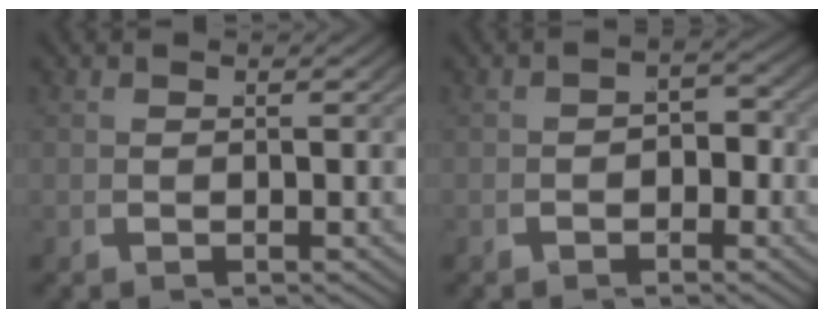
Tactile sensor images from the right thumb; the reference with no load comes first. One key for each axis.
{"total": 2.0, "fx": -1.3, "fy": 1.3, "fz": 1.0, "tx": -0.002, "ty": -0.007, "tz": -0.028}